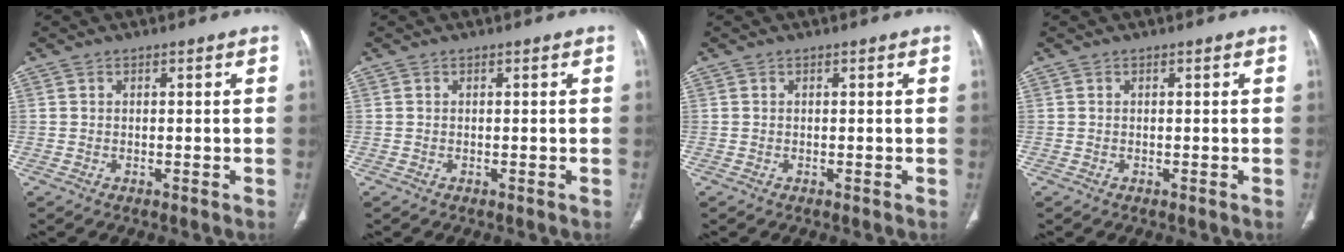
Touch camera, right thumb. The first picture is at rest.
{"total": 0.0}
{"total": 0.0}
{"total": 0.0}